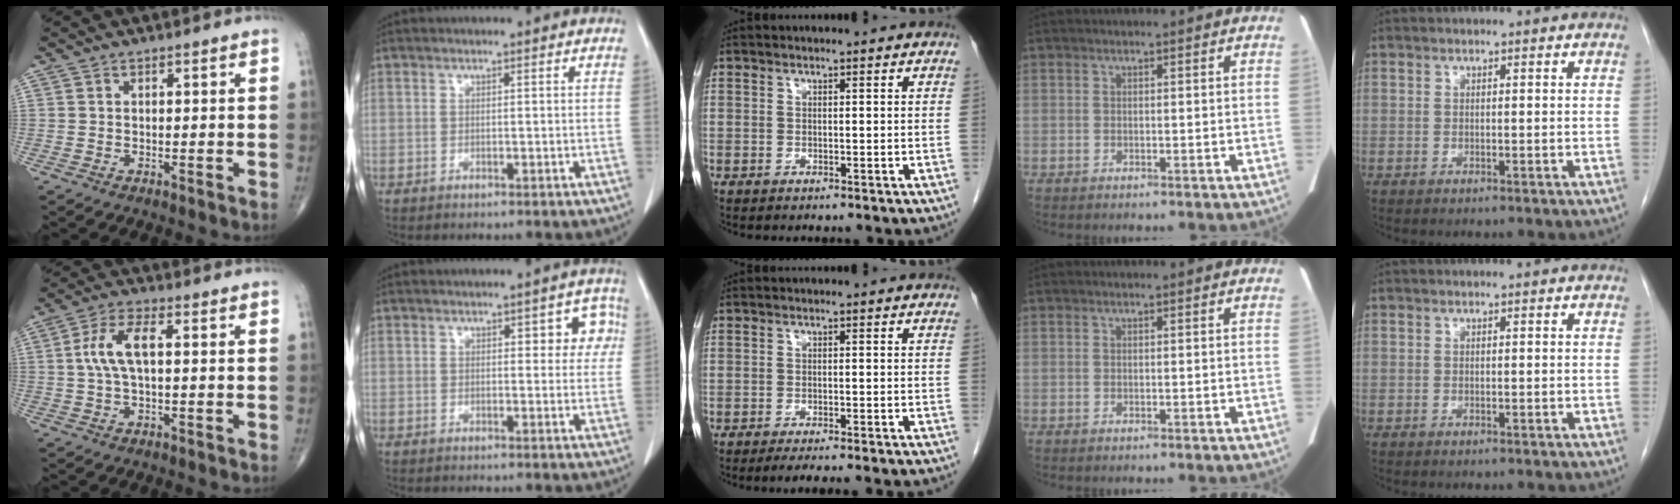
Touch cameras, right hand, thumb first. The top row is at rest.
{"thumb": {"total": 7.2, "force": [0.8, 2.9, 6.5], "torque": [-0.141, 0.018, 0.011]}, "index": {"total": 4.8, "force": [1.6, 2.6, 3.8], "torque": [-0.025, 0.016, 0.015]}, "middle": {"total": 6.5, "force": [-5.6, -0.3, 3.3], "torque": [-0.028, -0.007, -0.078]}}